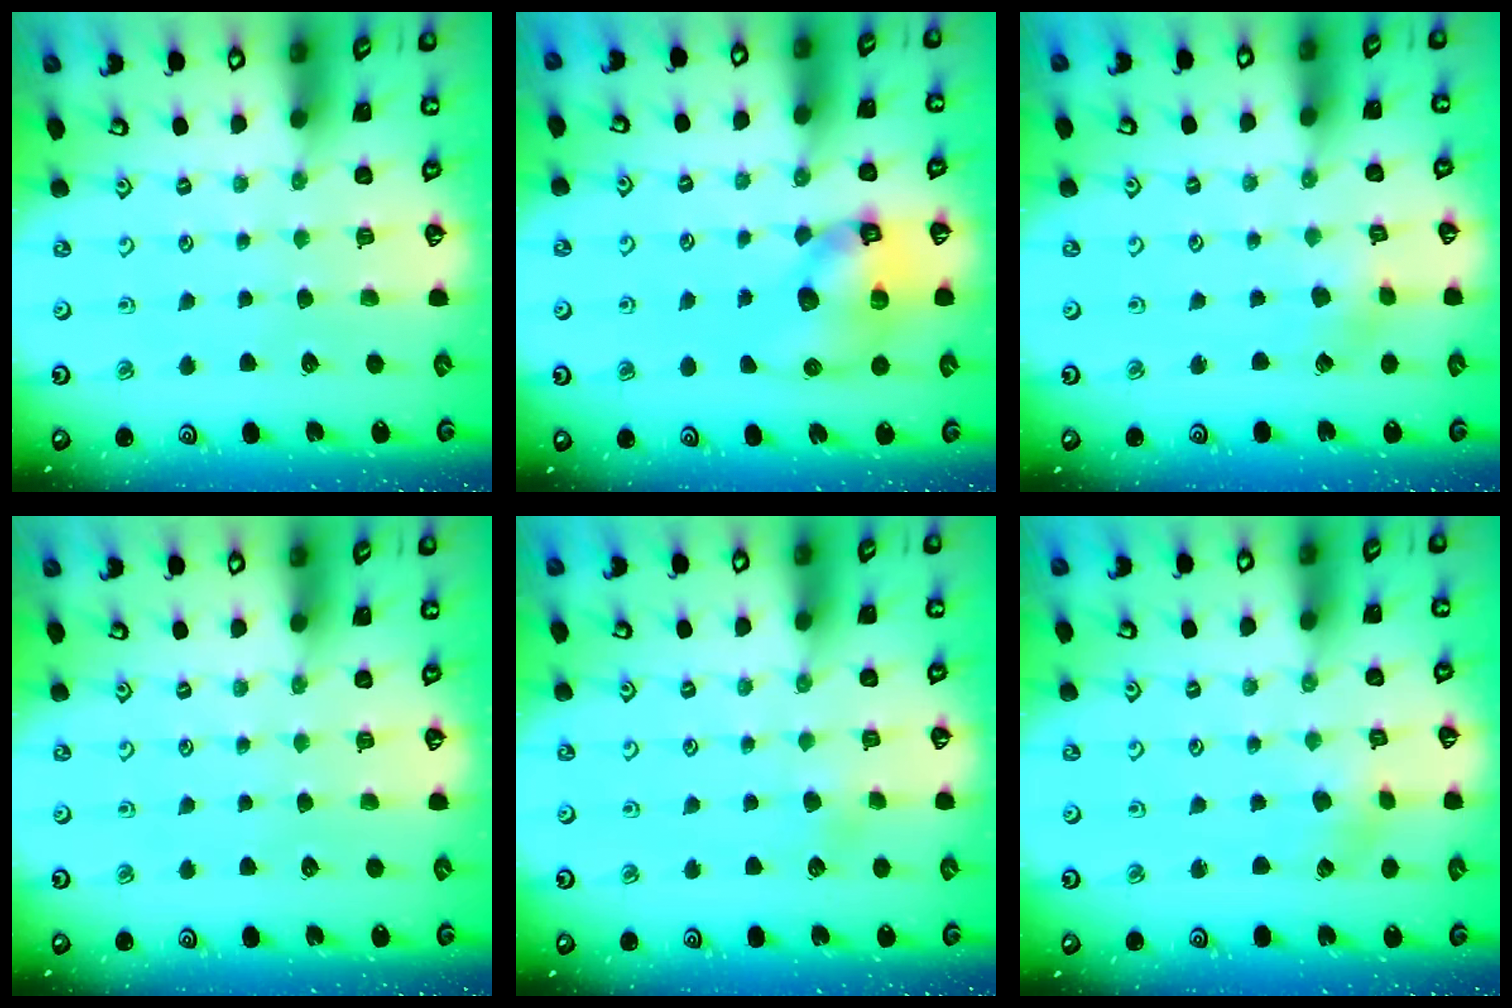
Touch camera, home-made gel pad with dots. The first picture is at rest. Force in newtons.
{"total": 11.2, "press": 11.0, "slide": 1.9}
{"total": 2.4, "press": 2.4, "slide": 0.2}
{"total": 0.0}
{"total": 2.3, "press": 2.3, "slide": 0.2}
{"total": 1.7, "press": 1.7, "slide": 0.2}